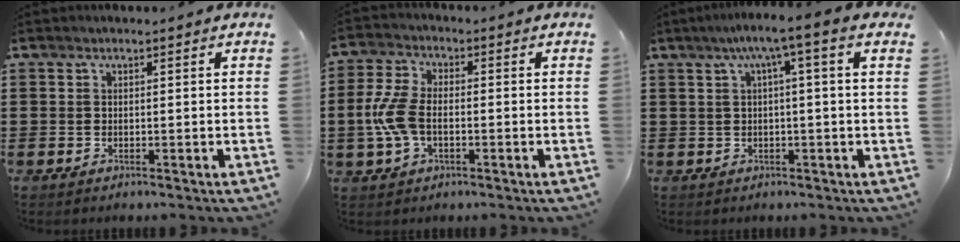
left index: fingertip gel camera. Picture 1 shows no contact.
{"total": 7.9, "force": [-1.0, 4.5, 6.4], "torque": [-0.161, -0.001, -0.027]}
{"total": 4.4, "force": [0.6, -0.5, 4.4], "torque": [-0.084, -0.004, 0.004]}